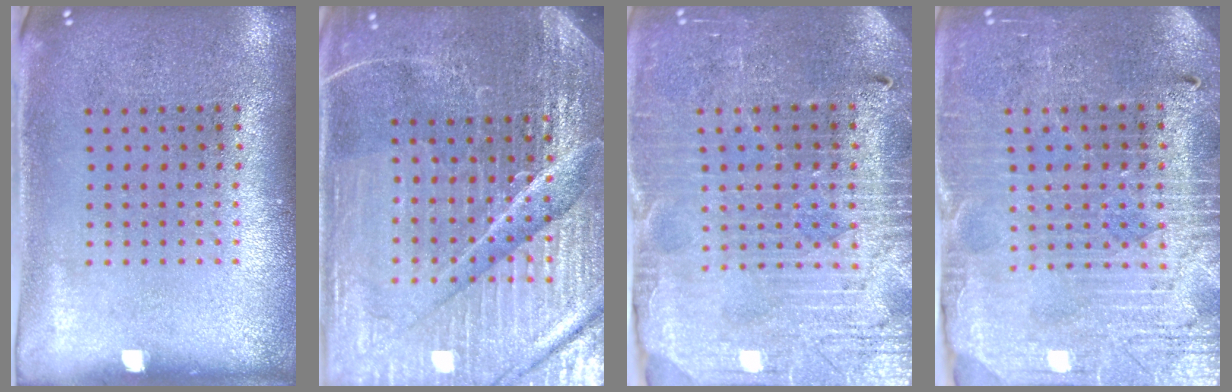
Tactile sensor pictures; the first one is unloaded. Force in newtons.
{"total": 6.2, "press": 5.6, "slide": 2.7}
{"total": 3.9, "press": 3.7, "slide": 1.2}
{"total": 3.9, "press": 3.7, "slide": 1.2}